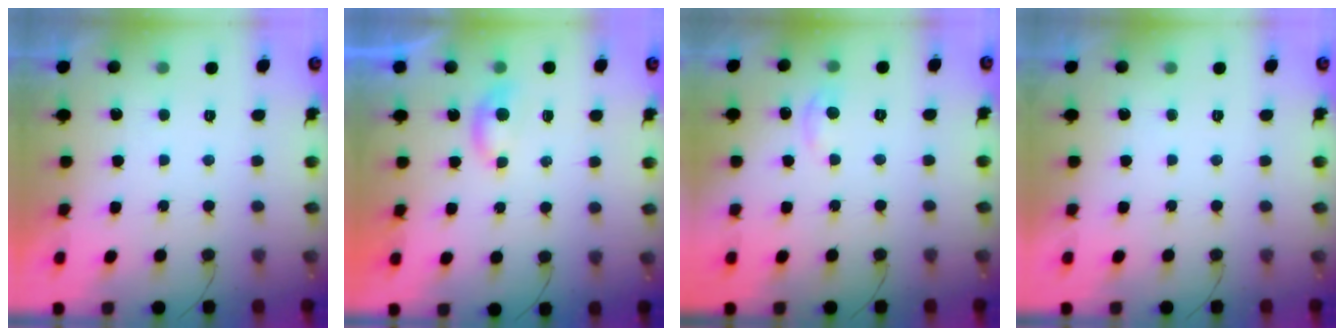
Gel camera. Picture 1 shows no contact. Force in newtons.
{"total": 4.1, "press": 4.1, "slide": 0.4}
{"total": 3.5, "press": 3.5, "slide": 0.5}
{"total": 0.0}